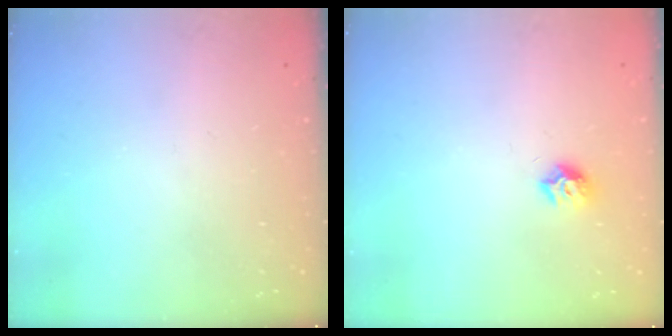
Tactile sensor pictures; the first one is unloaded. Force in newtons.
{"total": 7.4, "press": 7.3, "slide": 0.8}